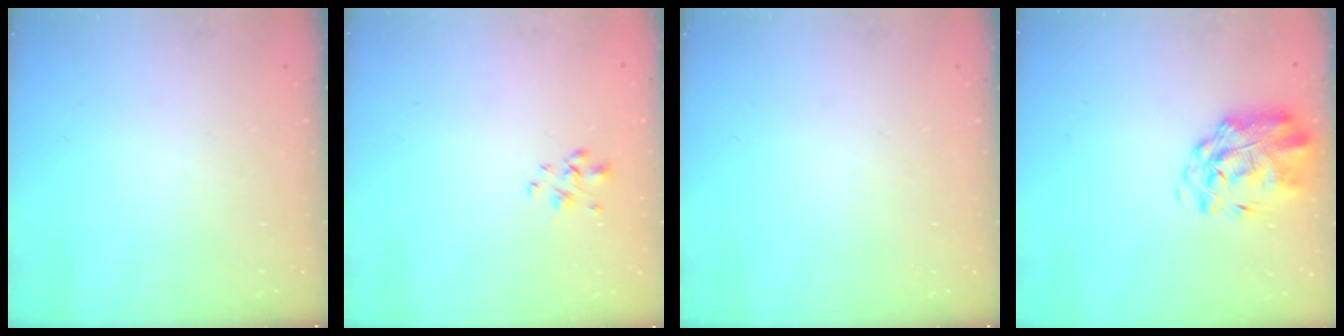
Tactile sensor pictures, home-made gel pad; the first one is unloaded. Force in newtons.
{"total": 1.9, "press": 1.7, "slide": 0.8}
{"total": 0.0}
{"total": 3.3, "press": 2.8, "slide": 1.7}